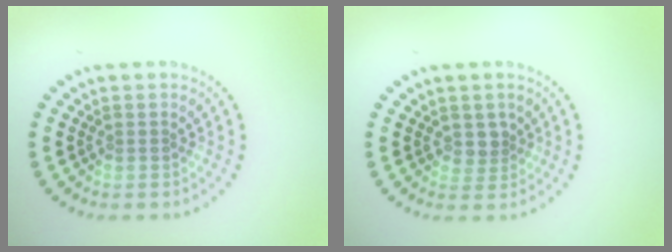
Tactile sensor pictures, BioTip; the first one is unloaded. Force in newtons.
{"total": 1.4, "press": 1.1, "slide": 0.9}